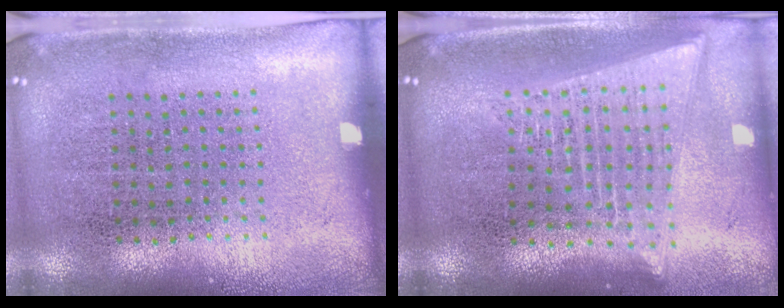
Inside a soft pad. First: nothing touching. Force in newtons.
{"total": 2.0, "press": 1.8, "slide": 1.0}